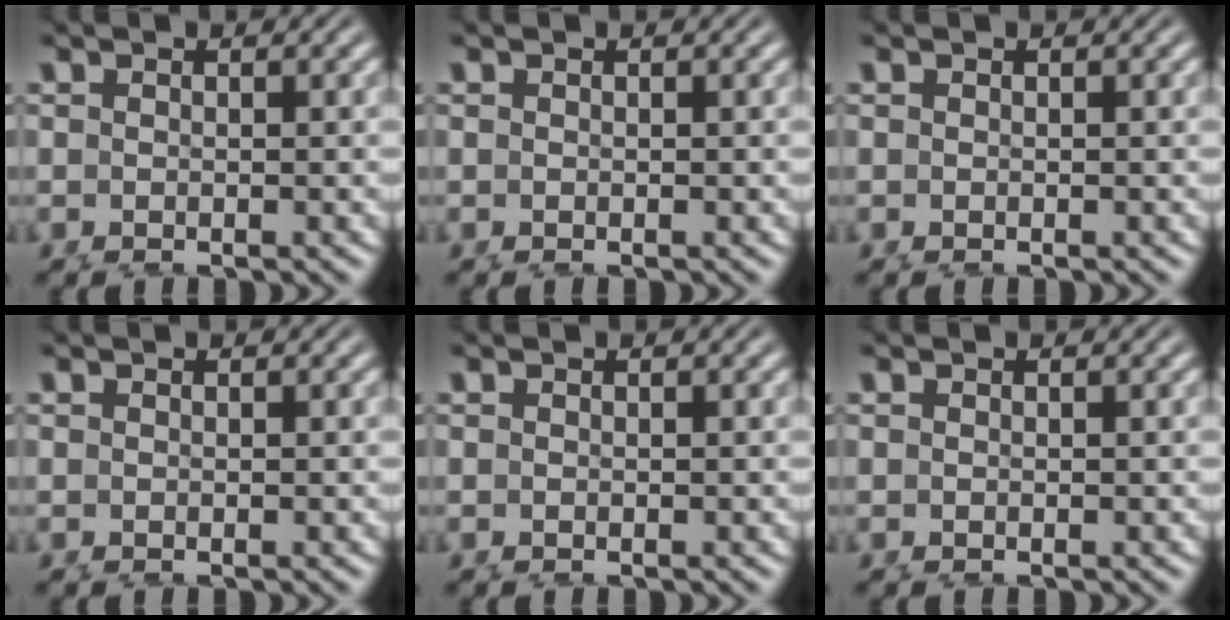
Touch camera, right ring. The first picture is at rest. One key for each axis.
{"total": 0.0}
{"total": 0.0}
{"total": 0.0}
{"total": 0.0}
{"total": 0.0}